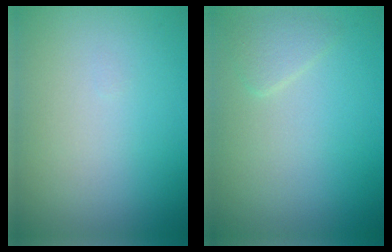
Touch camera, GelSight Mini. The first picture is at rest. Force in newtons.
{"total": 1.3, "press": 1.3, "slide": 0.0}